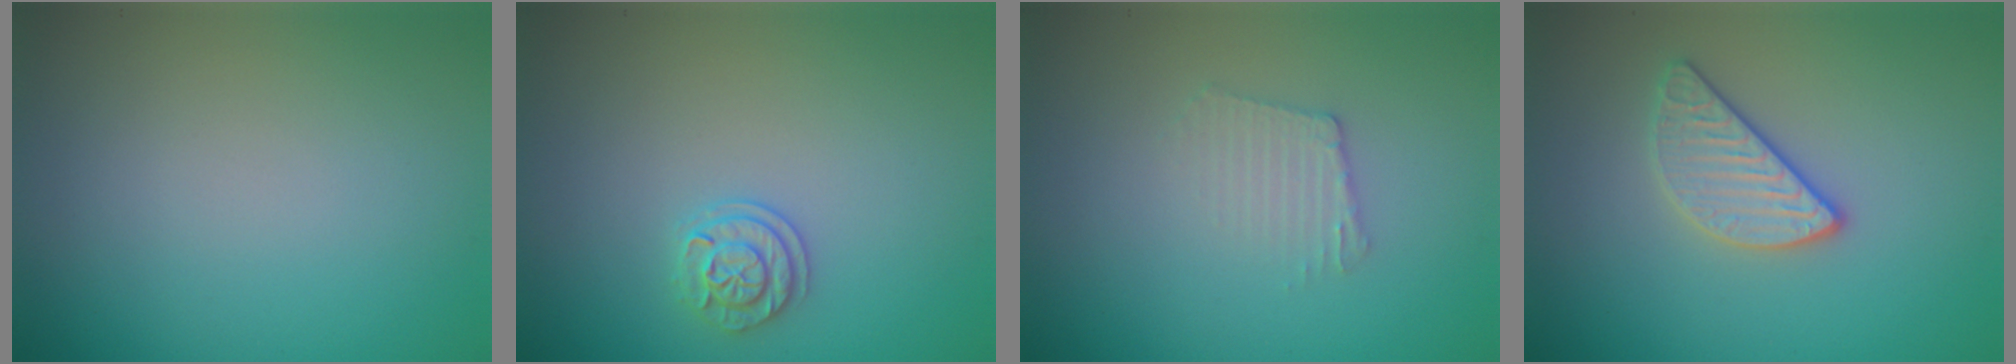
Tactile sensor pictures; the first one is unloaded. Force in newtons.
{"total": 1.9, "press": 1.7, "slide": 0.8}
{"total": 1.7, "press": 1.7, "slide": 0.2}
{"total": 2.6, "press": 2.5, "slide": 0.7}